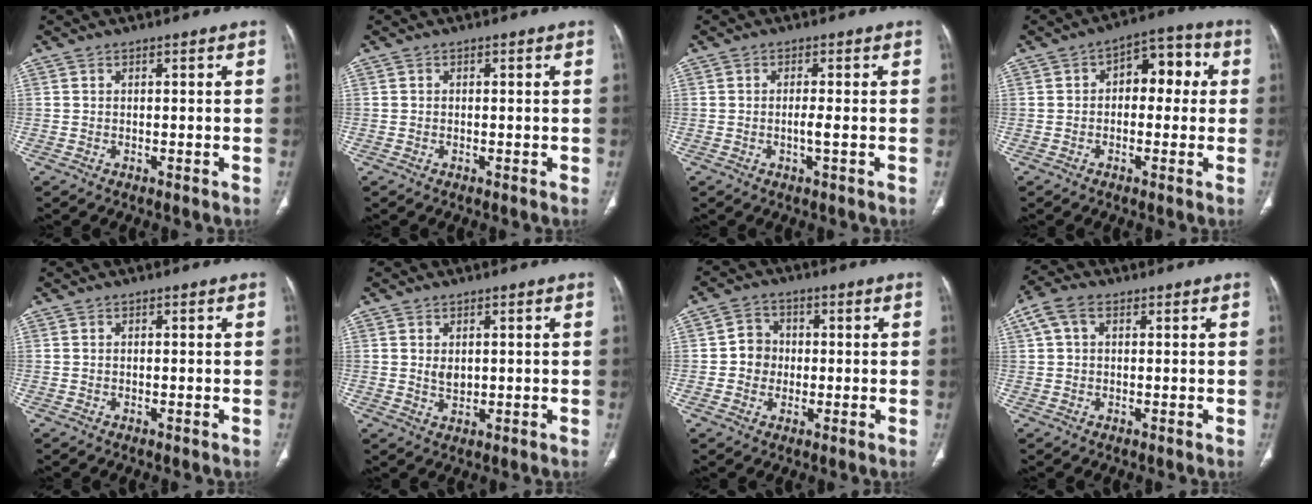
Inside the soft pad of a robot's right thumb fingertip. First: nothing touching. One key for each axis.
{"total": 0.0}
{"total": 1.8, "fx": -0.4, "fy": 0.0, "fz": 1.7, "tx": -0.036, "ty": -0.001, "tz": -0.009}
{"total": 8.7, "fx": 1.2, "fy": 5.3, "fz": 6.8, "tx": -0.052, "ty": 0.030, "tz": 0.008}
{"total": 0.0}
{"total": 2.6, "fx": 0.5, "fy": 1.7, "fz": 1.8, "tx": -0.025, "ty": -0.007, "tz": 0.013}
{"total": 5.3, "fx": -0.2, "fy": 4.9, "fz": 1.9, "tx": -0.002, "ty": 0.010, "tz": -0.011}
{"total": 4.8, "fx": 1.5, "fy": 3.1, "fz": 3.3, "tx": -0.072, "ty": 0.020, "tz": 0.027}